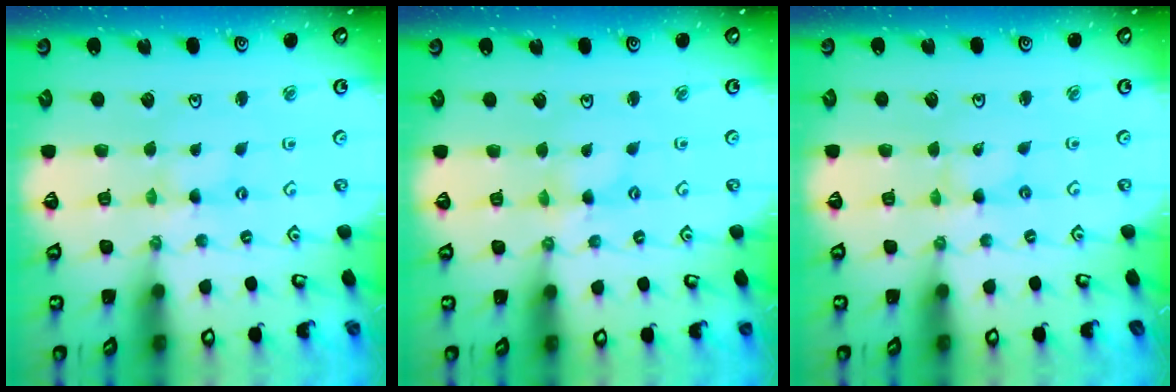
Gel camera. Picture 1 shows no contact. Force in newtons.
{"total": 0.8, "press": 0.7, "slide": 0.3}
{"total": 0.0}